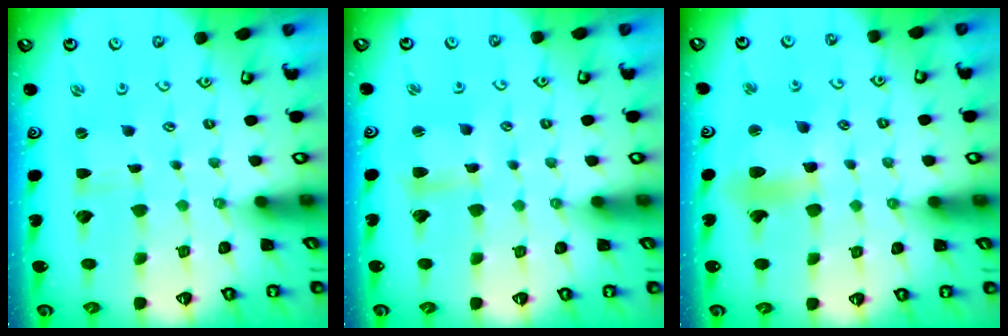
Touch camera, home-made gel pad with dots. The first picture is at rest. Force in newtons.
{"total": 5.0, "press": 4.9, "slide": 0.7}
{"total": 11.3, "press": 11.1, "slide": 2.0}